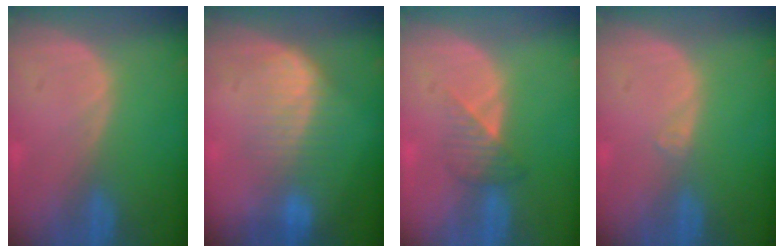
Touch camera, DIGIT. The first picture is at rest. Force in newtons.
{"total": 6.8, "press": 6.5, "slide": 2.3}
{"total": 3.3, "press": 3.2, "slide": 1.0}
{"total": 0.6, "press": 0.5, "slide": 0.2}